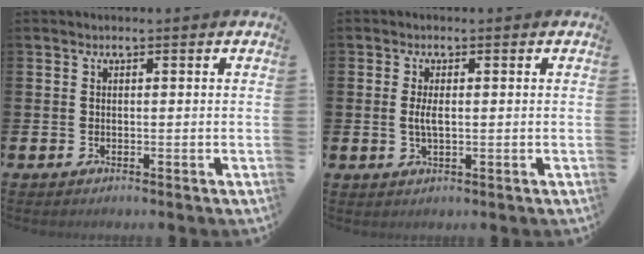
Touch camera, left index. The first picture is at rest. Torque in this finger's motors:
{"motor_torque": [0.56, 0.06, 0.09, 0.09]}